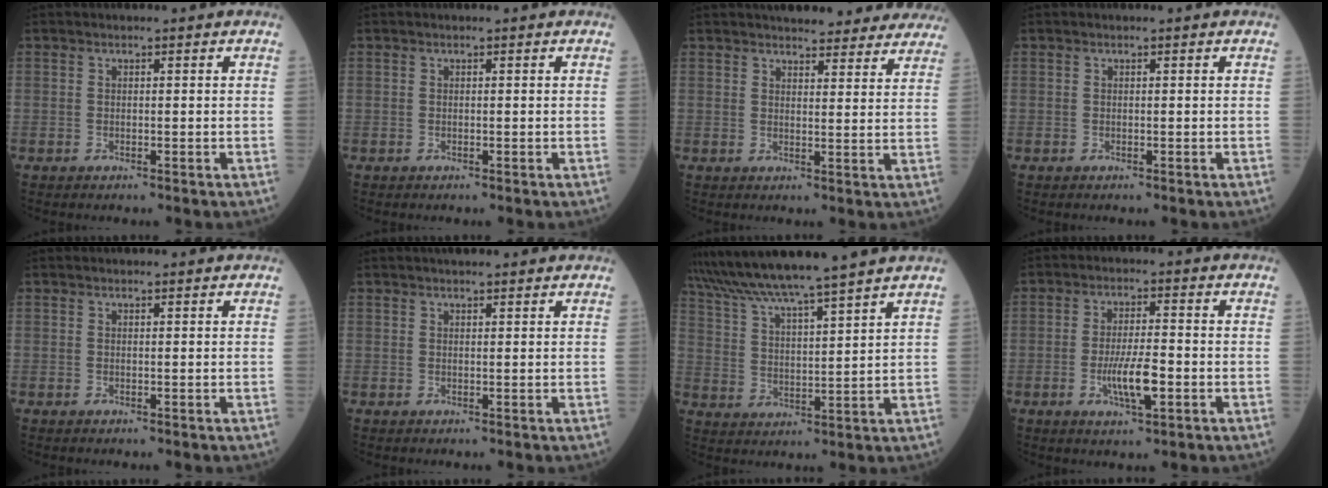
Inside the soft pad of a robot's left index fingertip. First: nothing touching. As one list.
[{"total": 0.0}, {"total": 15.9, "force": [14.6, 3.7, 5.0], "torque": [-0.033, 0.000, 0.159]}, {"total": 0.0}, {"total": 0.7, "force": [0.7, 0.1, 0.2], "torque": [-0.008, 0.006, 0.008]}, {"total": 4.1, "force": [3.5, 0.7, 2.1], "torque": [-0.025, 0.021, 0.044]}, {"total": 14.9, "force": [13.2, -1.7, 6.7], "torque": [-0.125, 0.002, 0.213]}, {"total": 6.2, "force": [-2.0, 1.1, 5.7], "torque": [-0.113, -0.011, -0.036]}]